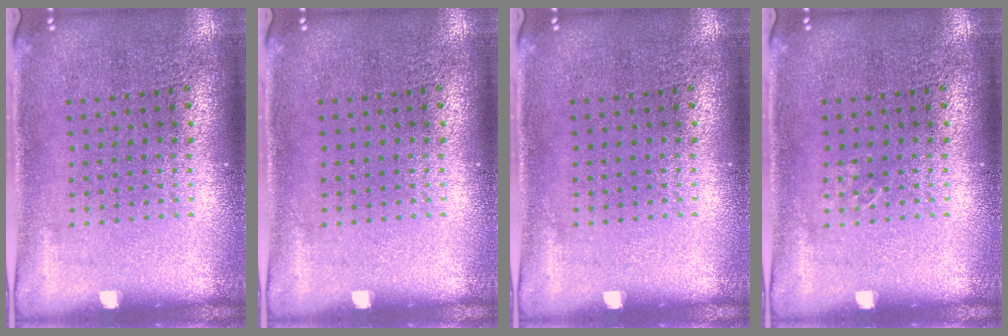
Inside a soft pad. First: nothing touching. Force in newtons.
{"total": 0.0}
{"total": 0.0}
{"total": 0.5, "press": 0.5, "slide": 0.0}